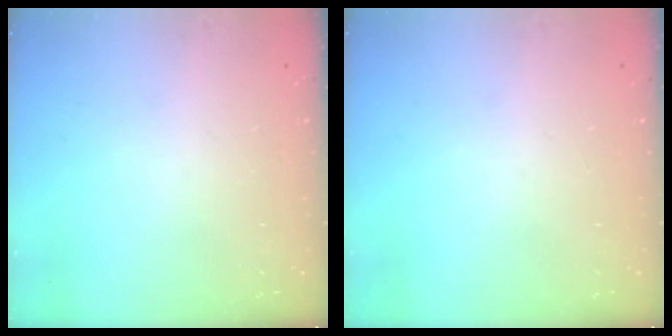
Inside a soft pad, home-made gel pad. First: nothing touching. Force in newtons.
{"total": 0.0}